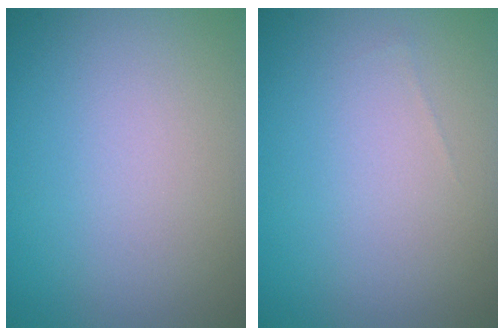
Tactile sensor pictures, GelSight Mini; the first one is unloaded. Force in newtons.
{"total": 0.0}